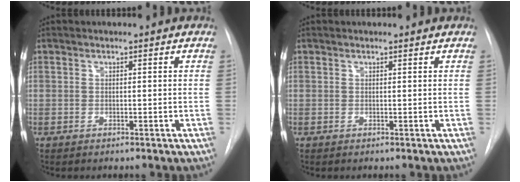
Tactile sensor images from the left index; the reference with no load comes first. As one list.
[{"total": 0.8, "force": [0.8, 0.1, 0.1], "torque": [-0.009, 0.003, 0.010]}]